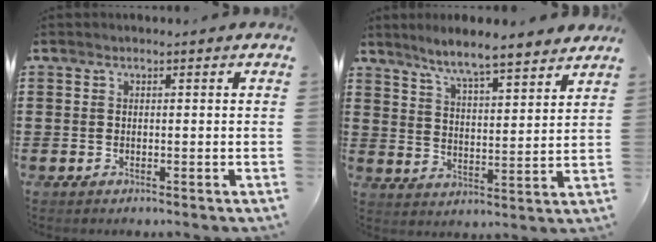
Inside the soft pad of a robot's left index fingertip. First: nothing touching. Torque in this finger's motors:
{"motor_torque": [1.24, -0.89, 0.34, 0.15]}